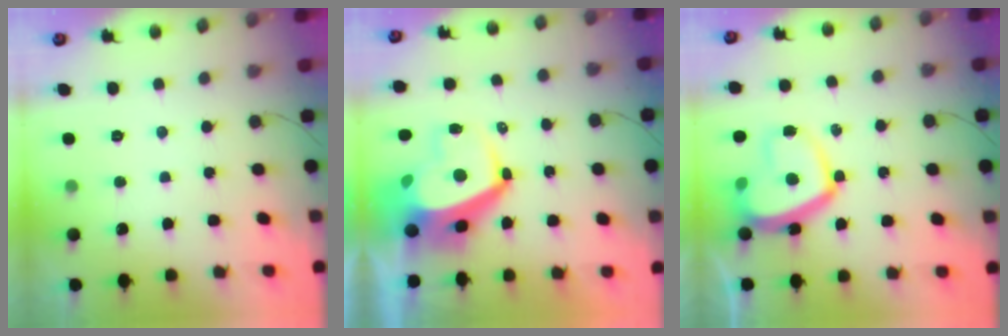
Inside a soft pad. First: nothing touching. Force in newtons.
{"total": 10.1, "press": 10.0, "slide": 1.4}
{"total": 14.1, "press": 14.1, "slide": 1.3}